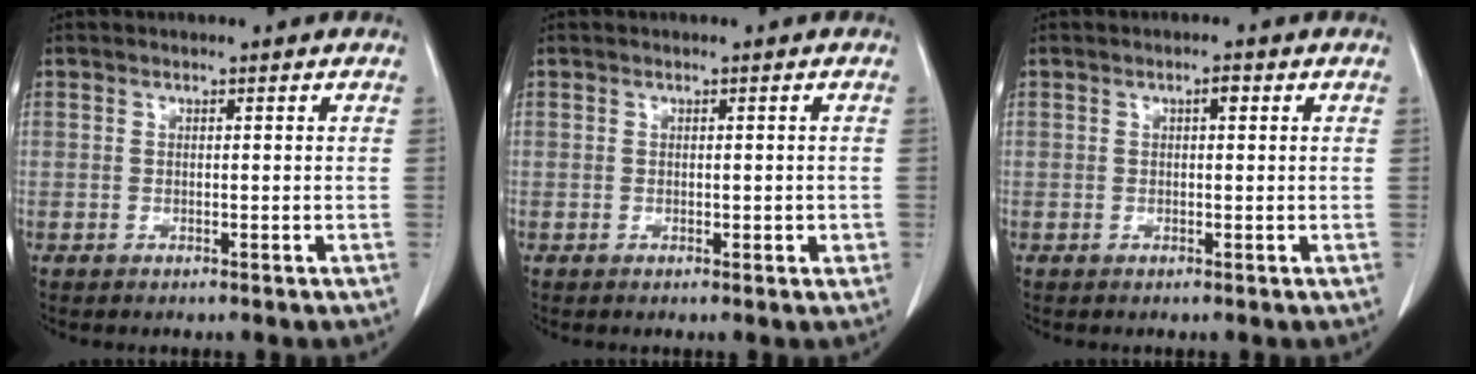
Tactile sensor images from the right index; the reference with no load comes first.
{"total": 1.4, "force": [-0.1, 0.8, 1.2], "torque": [-0.013, 0.001, 0.001]}
{"total": 1.2, "force": [0.4, 0.4, 1.1], "torque": [-0.016, 0.004, 0.005]}